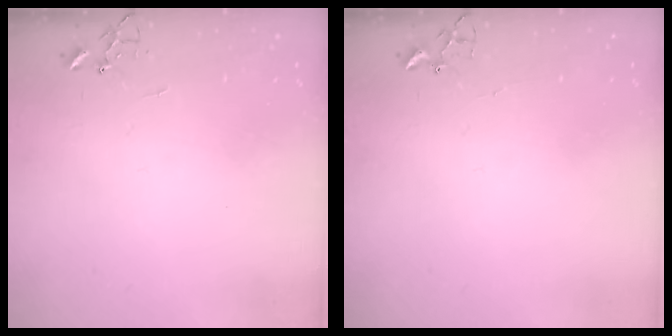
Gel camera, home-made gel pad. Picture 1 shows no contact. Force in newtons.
{"total": 1.7, "press": 1.6, "slide": 0.2}